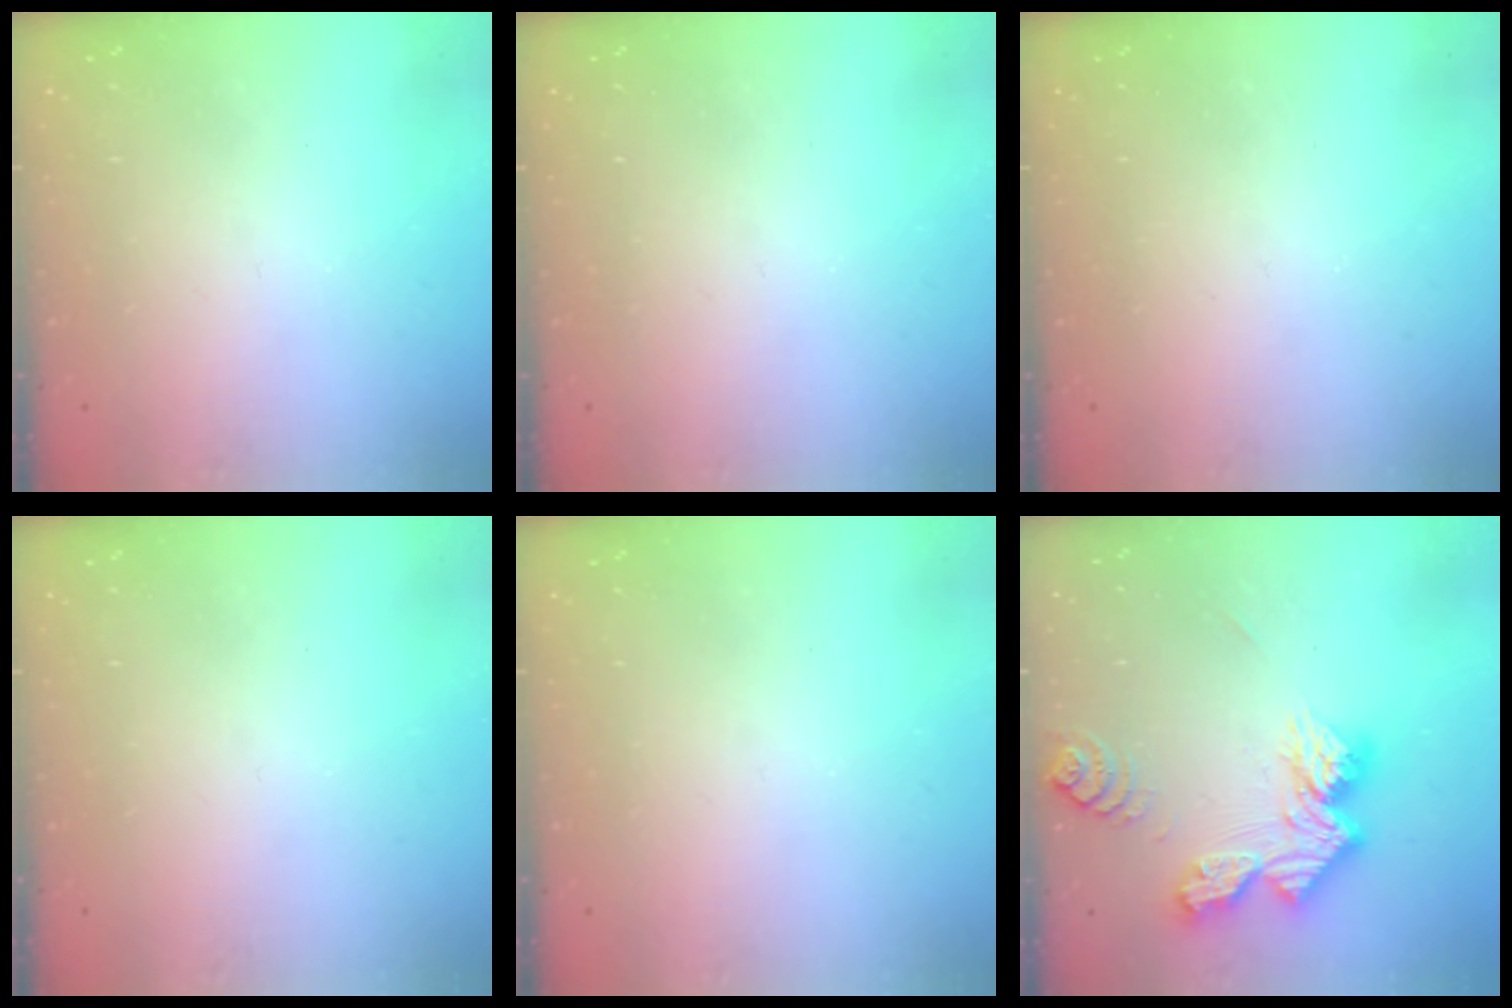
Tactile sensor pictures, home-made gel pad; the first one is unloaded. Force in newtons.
{"total": 0.0}
{"total": 0.0}
{"total": 0.0}
{"total": 0.0}
{"total": 15.8, "press": 15.7, "slide": 1.3}